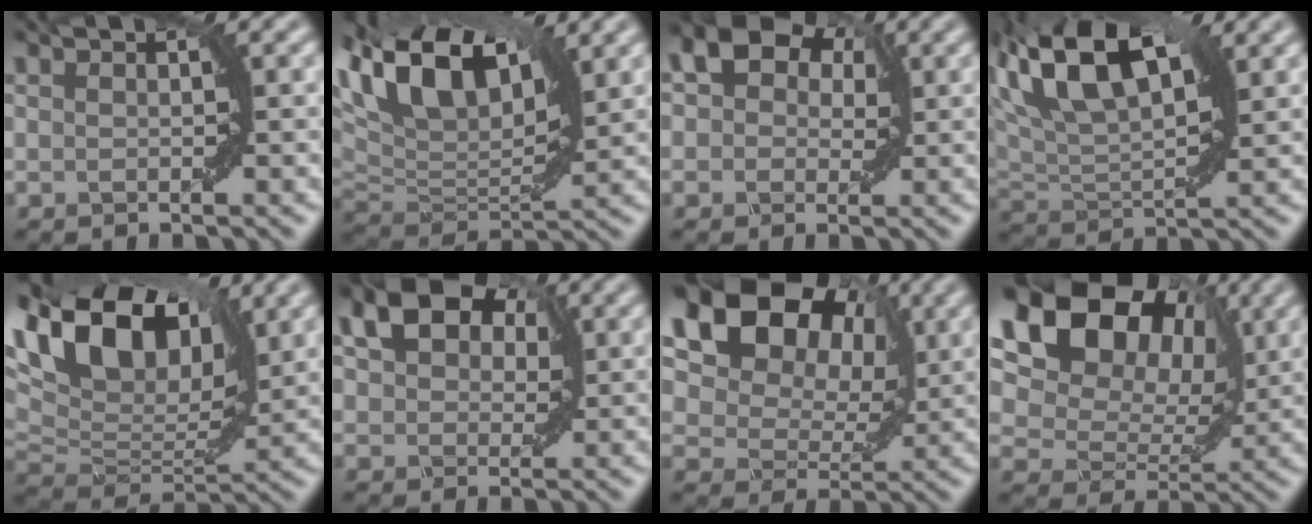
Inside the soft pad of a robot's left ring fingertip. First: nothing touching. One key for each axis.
{"total": 12.0, "fx": 6.7, "fy": 5.5, "fz": 8.3, "tx": -0.161, "ty": 0.030, "tz": 0.116}
{"total": 9.5, "fx": 3.6, "fy": 6.9, "fz": 5.4, "tx": -0.061, "ty": 0.050, "tz": 0.011}
{"total": 11.2, "fx": 5.4, "fy": 5.2, "fz": 8.3, "tx": -0.162, "ty": 0.031, "tz": 0.090}
{"total": 14.3, "fx": 7.2, "fy": 7.4, "fz": 9.9, "tx": -0.190, "ty": 0.035, "tz": 0.117}
{"total": 8.8, "fx": 3.7, "fy": 5.8, "fz": 5.5, "tx": -0.091, "ty": 0.035, "tz": 0.042}
{"total": 17.8, "fx": 8.1, "fy": 12.8, "fz": 9.2, "tx": -0.183, "ty": 0.045, "tz": 0.155}
{"total": 14.6, "fx": 6.8, "fy": 9.7, "fz": 8.5, "tx": -0.156, "ty": 0.050, "tz": 0.106}